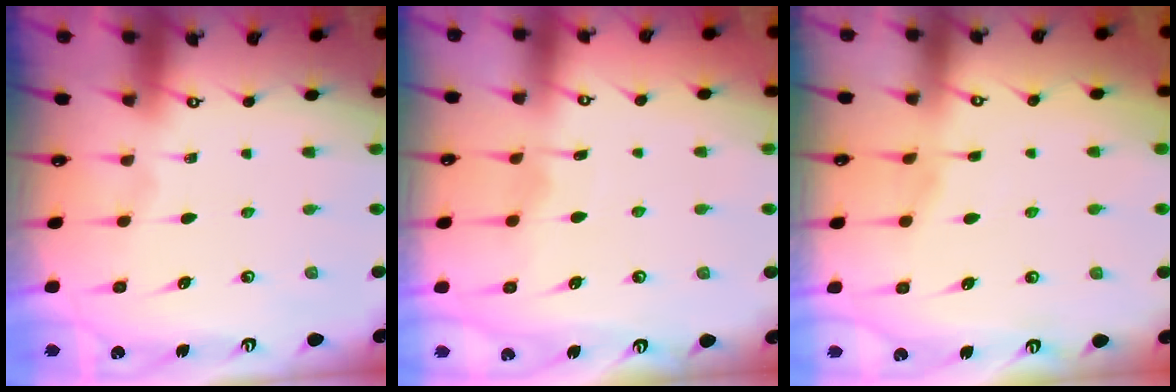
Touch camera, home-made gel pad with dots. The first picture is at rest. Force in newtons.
{"total": 5.1, "press": 5.1, "slide": 0.6}
{"total": 2.1, "press": 2.1, "slide": 0.4}